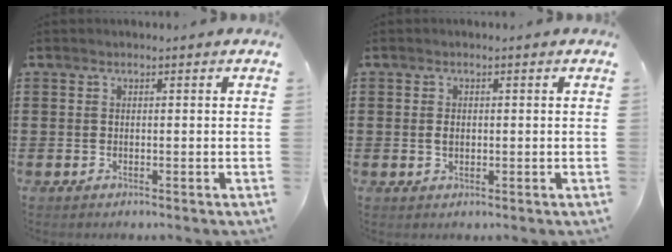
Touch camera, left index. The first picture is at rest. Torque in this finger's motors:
{"motor_torque": [0.34, 0.26, 0.18, 0.01]}